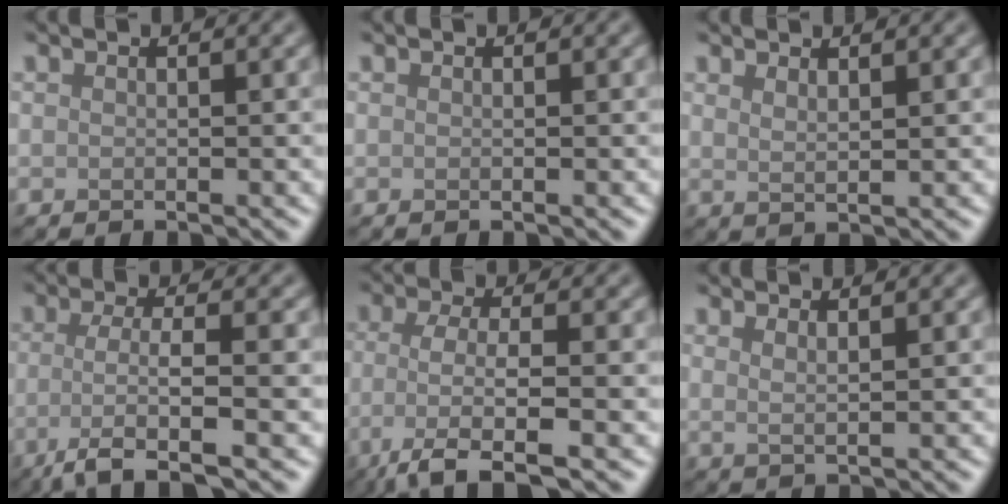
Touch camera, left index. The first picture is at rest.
{"total": 0.0}
{"total": 1.5, "force": [1.1, 0.4, 0.9], "torque": [-0.010, -0.002, 0.018]}
{"total": 4.9, "force": [-1.7, 1.0, 4.4], "torque": [-0.073, -0.004, -0.041]}
{"total": 5.2, "force": [-2.4, 1.3, 4.5], "torque": [-0.084, -0.006, -0.055]}
{"total": 1.7, "force": [1.1, 0.5, 1.2], "torque": [-0.016, -0.002, 0.011]}